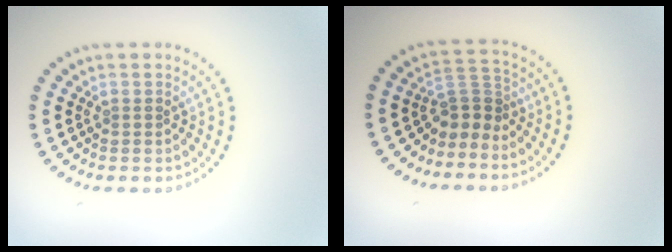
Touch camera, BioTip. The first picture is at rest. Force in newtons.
{"total": 2.7, "press": 1.8, "slide": 2.0}